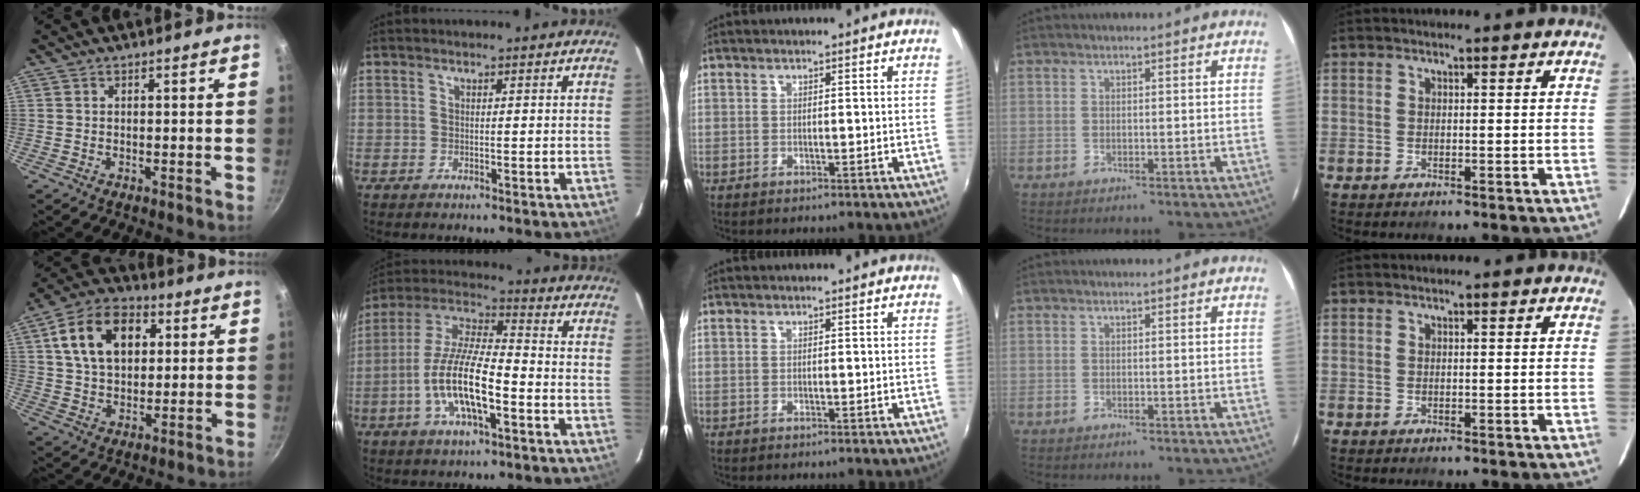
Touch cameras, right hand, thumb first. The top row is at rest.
{"thumb": {"total": 15.1, "force": [4.2, 10.2, 10.3], "torque": [-0.152, 0.009, 0.061]}, "index": {"total": 14.3, "force": [-4.9, 4.2, 12.8], "torque": [-0.260, -0.003, -0.094]}}